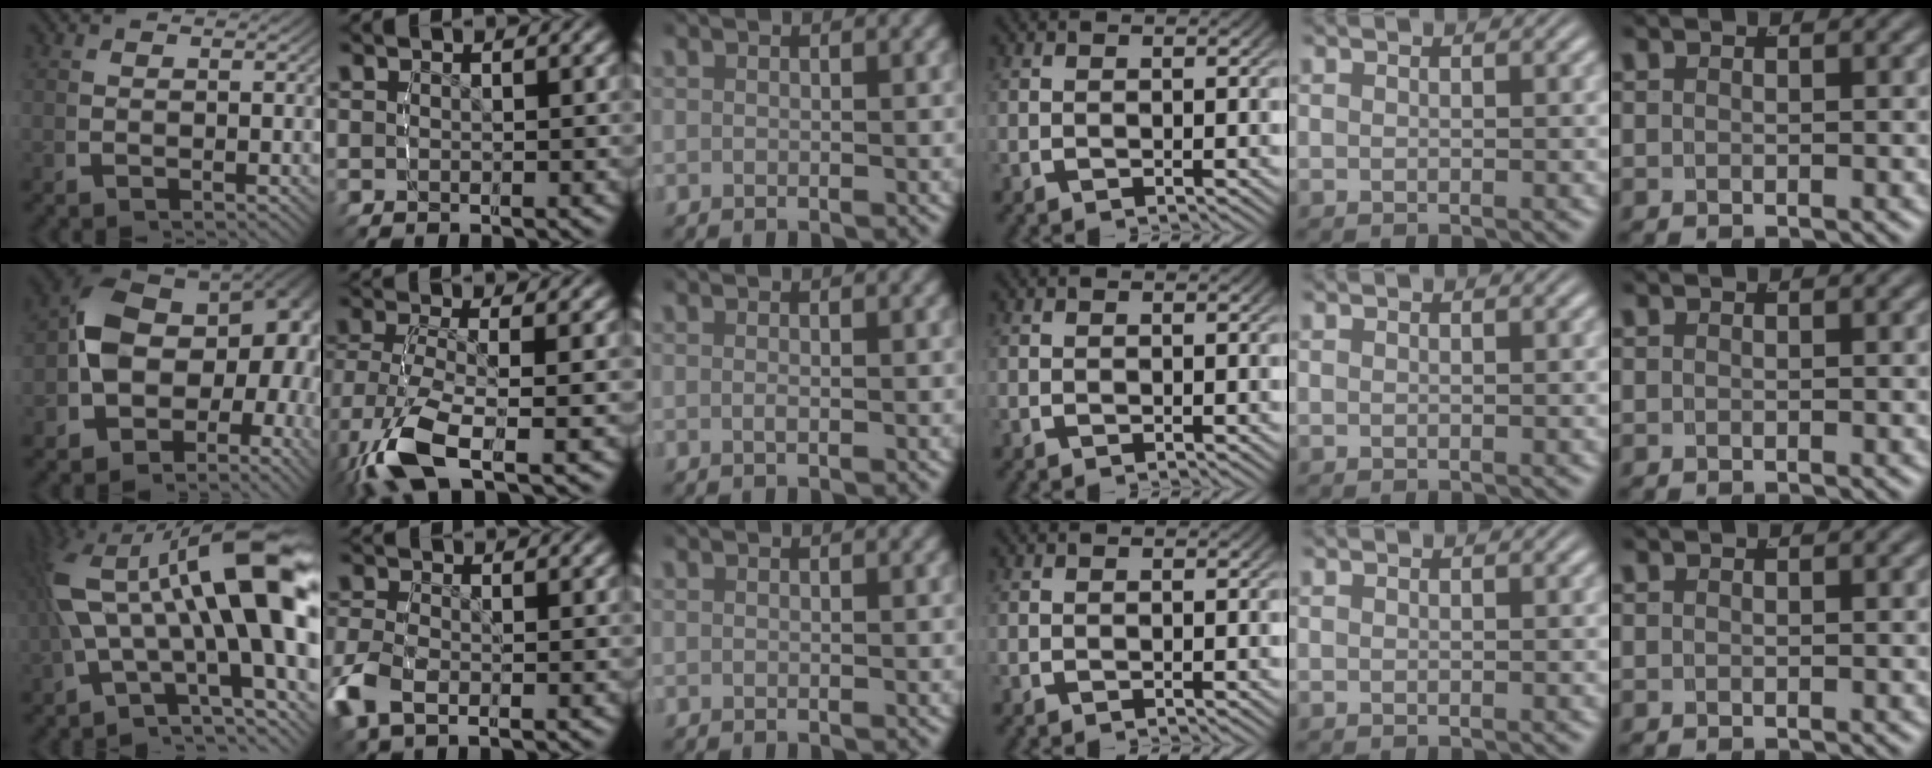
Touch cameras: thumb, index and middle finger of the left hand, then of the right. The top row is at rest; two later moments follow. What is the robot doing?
{"motion": "lift_and_place", "object": "button"}